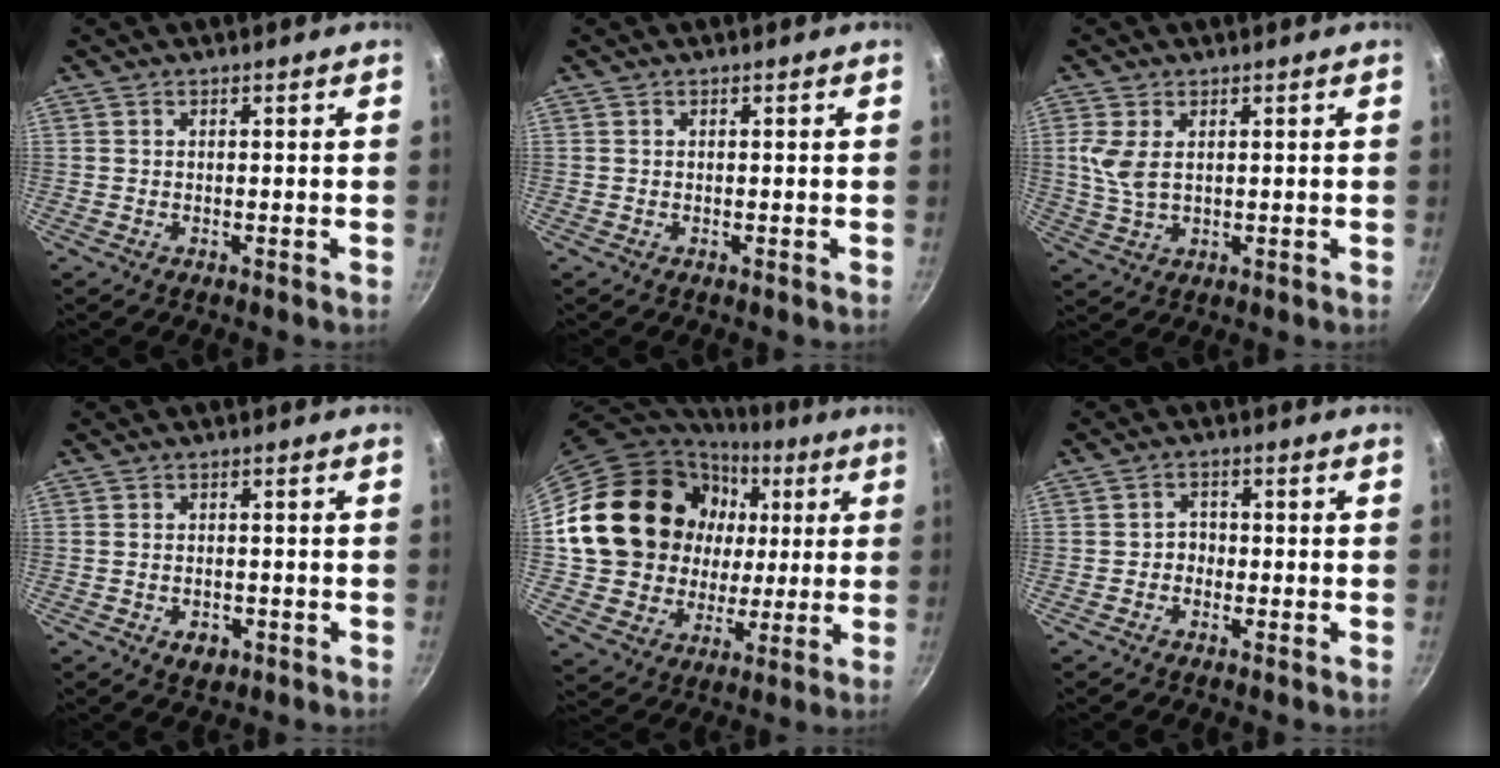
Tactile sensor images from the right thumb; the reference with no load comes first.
{"total": 0.0}
{"total": 5.6, "force": [1.3, 3.1, 4.4], "torque": [-0.092, -0.003, 0.030]}
{"total": 3.3, "force": [-1.4, 2.2, 2.0], "torque": [-0.029, 0.009, -0.015]}
{"total": 24.4, "force": [4.7, 20.6, 12.3], "torque": [-0.207, 0.019, 0.100]}
{"total": 2.4, "force": [-0.8, 2.1, 1.0], "torque": [0.003, 0.012, -0.018]}